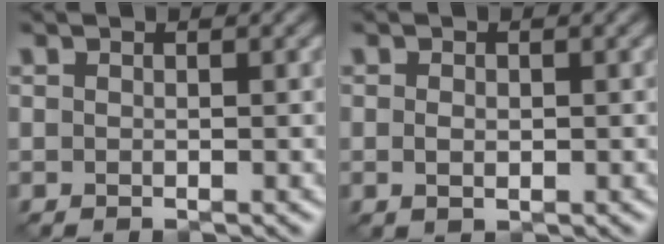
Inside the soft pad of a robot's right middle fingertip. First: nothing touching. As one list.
[{"total": 1.2, "force": [0.0, 0.7, 0.9], "torque": [-0.016, -0.003, 0.000]}]